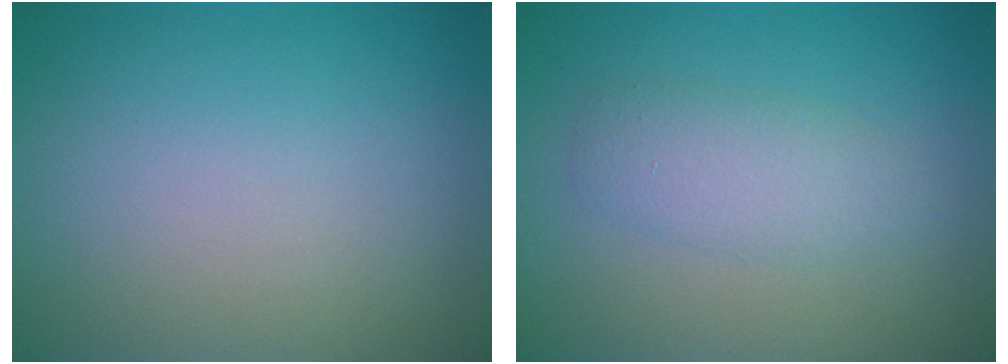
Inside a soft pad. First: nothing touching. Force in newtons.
{"total": 2.9, "press": 2.9, "slide": 0.1}